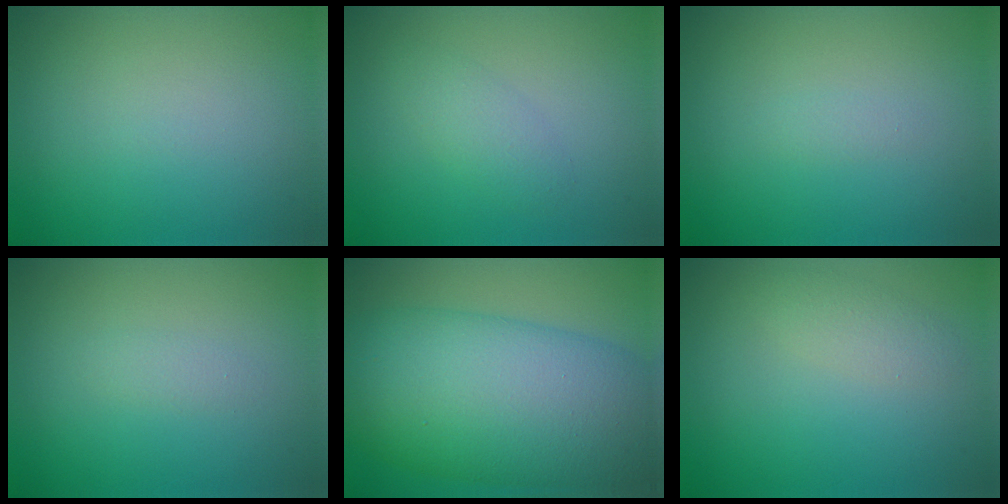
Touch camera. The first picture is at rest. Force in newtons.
{"total": 1.9, "press": 1.9, "slide": 0.2}
{"total": 0.6, "press": 0.6, "slide": 0.0}
{"total": 0.9, "press": 0.9, "slide": 0.0}
{"total": 14.5, "press": 14.5, "slide": 0.1}
{"total": 1.6, "press": 1.6, "slide": 0.1}